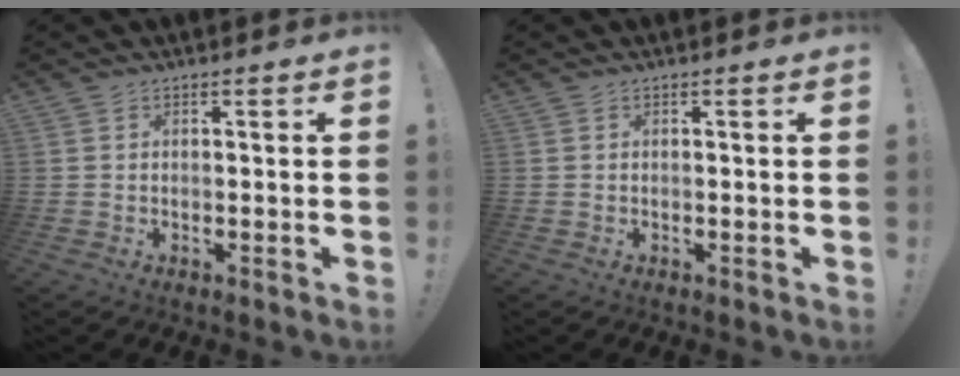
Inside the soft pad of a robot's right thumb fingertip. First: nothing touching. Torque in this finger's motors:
{"motor_torque": [-0.04, 0.04, 0.00, 0.00, 0.00]}